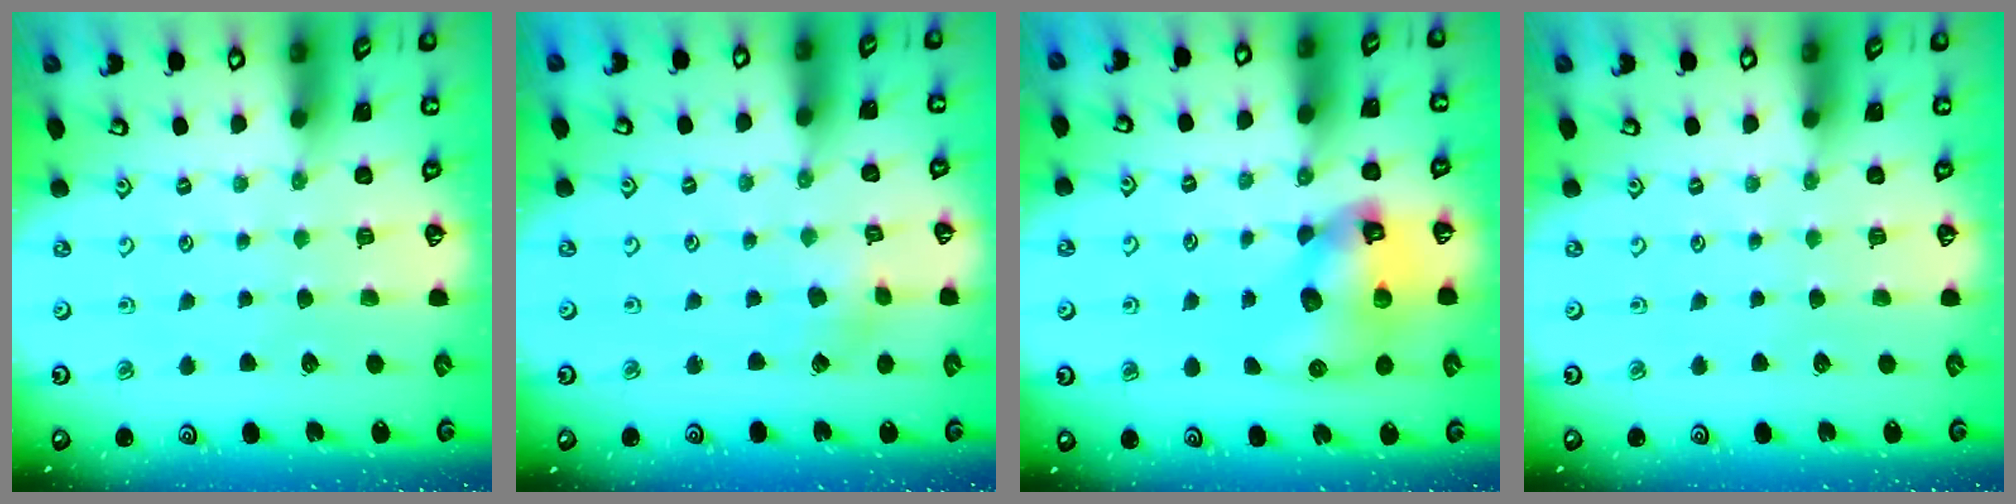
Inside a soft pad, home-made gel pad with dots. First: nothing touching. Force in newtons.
{"total": 2.0, "press": 2.0, "slide": 0.1}
{"total": 12.5, "press": 12.4, "slide": 1.9}
{"total": 0.0}